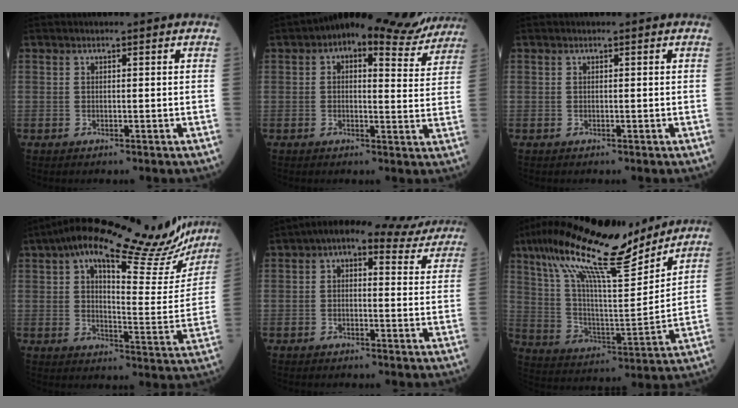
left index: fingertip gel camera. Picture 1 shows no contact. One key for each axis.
{"total": 12.9, "fx": 10.3, "fy": 4.8, "fz": 6.1, "tx": -0.069, "ty": 0.018, "tz": 0.117}
{"total": 0.0}
{"total": 24.1, "fx": 19.8, "fy": 5.3, "fz": 12.7, "tx": -0.183, "ty": 0.001, "tz": 0.249}
{"total": 10.3, "fx": 7.7, "fy": 4.4, "fz": 5.3, "tx": -0.071, "ty": 0.041, "tz": 0.089}
{"total": 21.1, "fx": 16.1, "fy": 3.1, "fz": 13.4, "tx": -0.241, "ty": 0.019, "tz": 0.282}